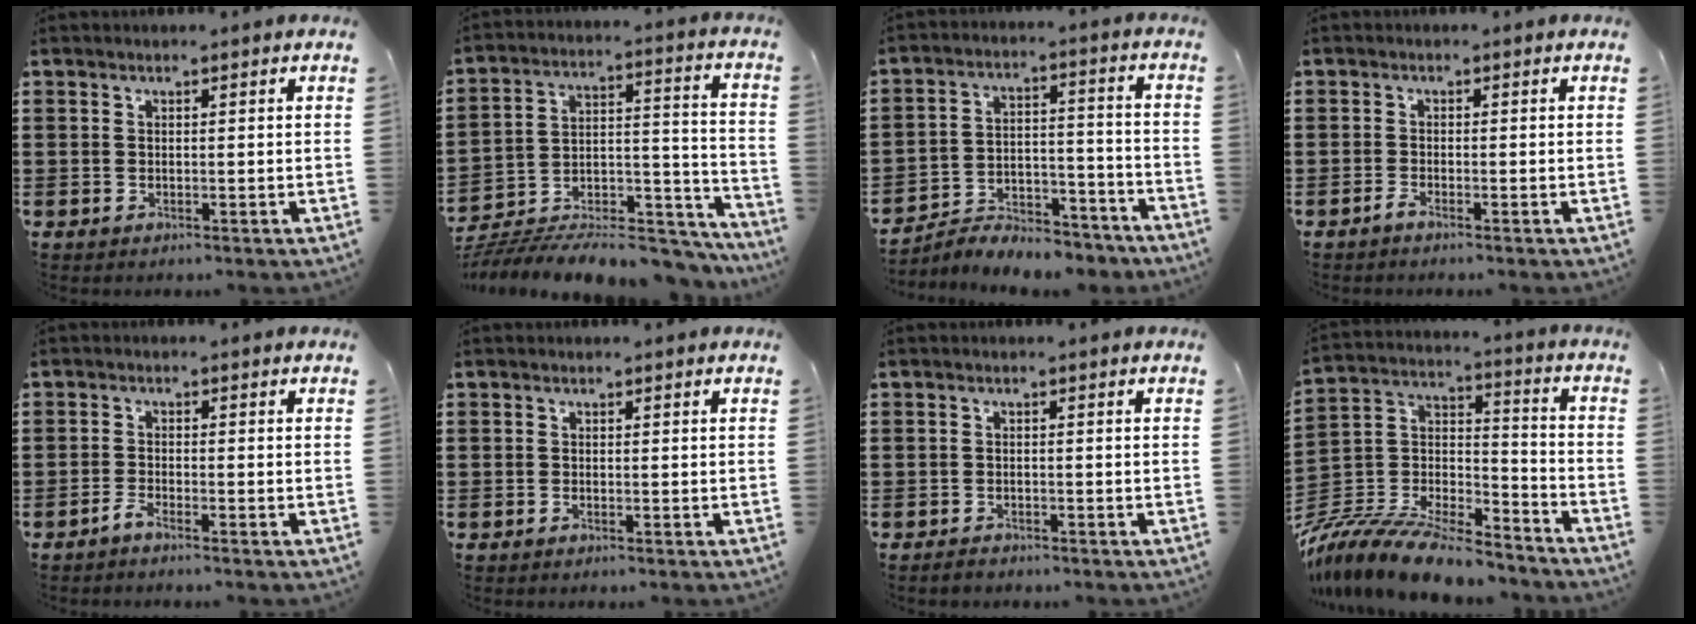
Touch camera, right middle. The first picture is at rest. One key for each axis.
{"total": 10.2, "fx": -9.6, "fy": 1.8, "fz": 2.9, "tx": -0.023, "ty": 0.033, "tz": -0.182}
{"total": 6.1, "fx": -6.0, "fy": 1.0, "fz": 0.9, "tx": -0.011, "ty": 0.014, "tz": -0.118}
{"total": 1.1, "fx": -0.8, "fy": 0.0, "fz": 0.6, "tx": -0.012, "ty": -0.003, "tz": -0.016}
{"total": 1.6, "fx": -1.3, "fy": 0.1, "fz": 0.9, "tx": -0.024, "ty": -0.005, "tz": -0.026}
{"total": 0.0}
{"total": 1.0, "fx": -0.9, "fy": 0.3, "fz": 0.2, "tx": -0.006, "ty": -0.002, "tz": -0.018}
{"total": 11.6, "fx": -10.7, "fy": 1.6, "fz": 4.4, "tx": -0.097, "ty": 0.015, "tz": -0.219}